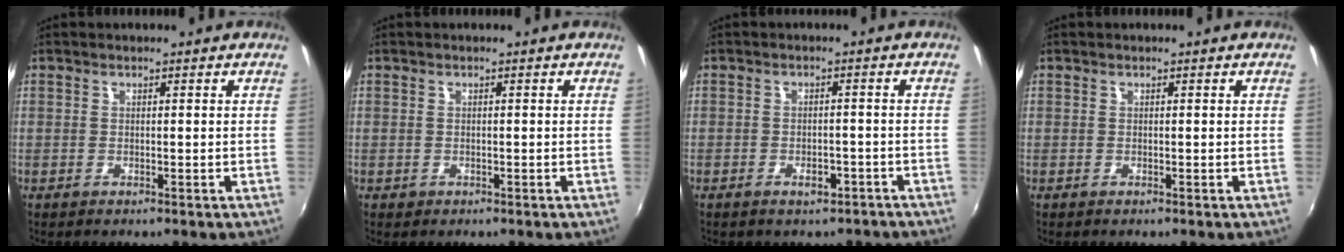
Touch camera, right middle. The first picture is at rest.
{"total": 0.6, "force": [-0.2, 0.5, 0.1], "torque": [0.000, -0.001, -0.003]}
{"total": 4.1, "force": [-3.2, 2.2, 1.4], "torque": [-0.023, 0.008, -0.030]}
{"total": 0.0}